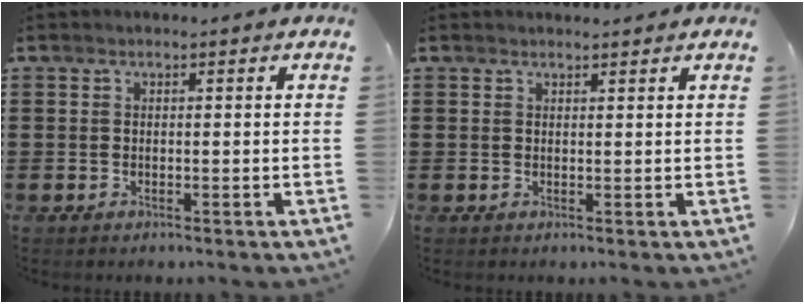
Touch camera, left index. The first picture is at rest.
{"total": 1.0, "force": [1.0, 0.0, 0.1], "torque": [-0.004, -0.001, 0.021]}